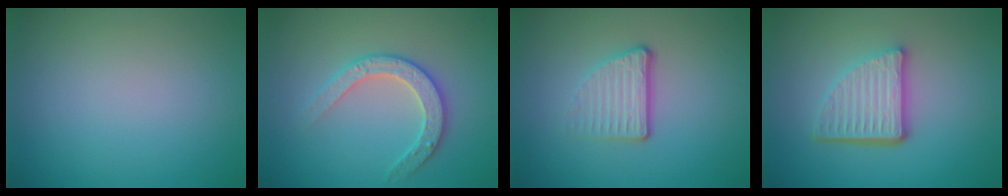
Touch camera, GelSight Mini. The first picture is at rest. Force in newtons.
{"total": 2.8, "press": 2.7, "slide": 0.6}
{"total": 3.4, "press": 2.2, "slide": 2.6}
{"total": 5.1, "press": 3.6, "slide": 3.6}